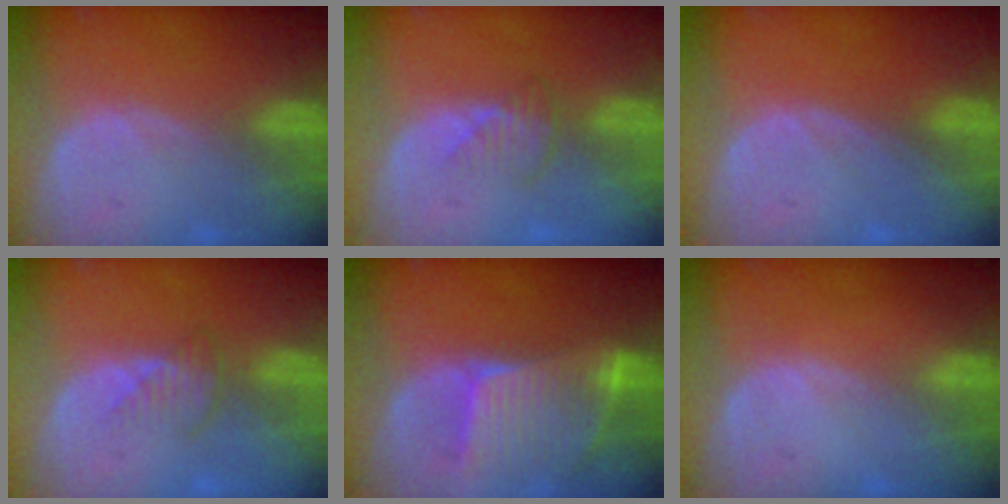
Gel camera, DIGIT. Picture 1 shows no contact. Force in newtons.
{"total": 2.7, "press": 2.6, "slide": 0.7}
{"total": 0.0}
{"total": 2.8, "press": 2.7, "slide": 0.8}
{"total": 9.4, "press": 8.2, "slide": 4.5}
{"total": 0.0}